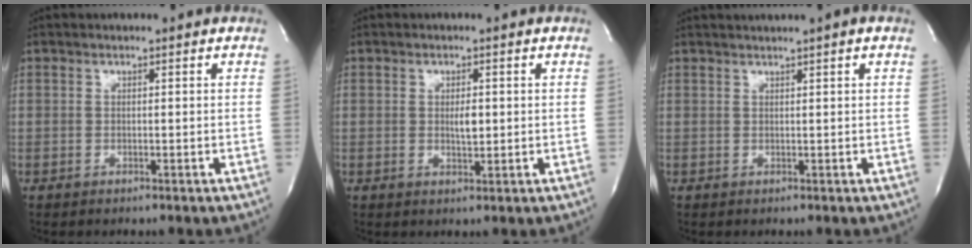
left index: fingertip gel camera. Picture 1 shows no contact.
{"total": 2.2, "force": [0.2, 0.7, 2.1], "torque": [-0.037, -0.002, 0.006]}
{"total": 3.7, "force": [2.8, -0.7, 2.2], "torque": [-0.034, 0.024, 0.045]}